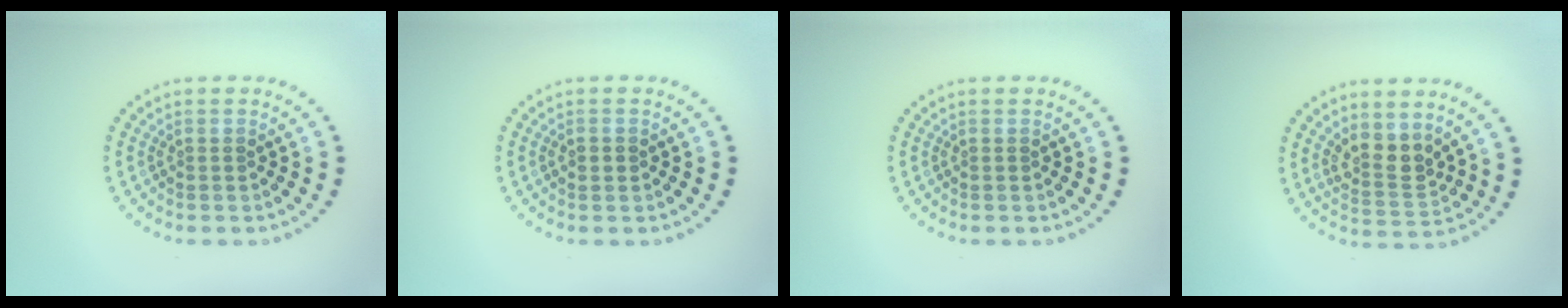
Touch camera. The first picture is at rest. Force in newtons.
{"total": 1.3, "press": 1.3, "slide": 0.1}
{"total": 0.0}
{"total": 2.7, "press": 2.3, "slide": 1.5}